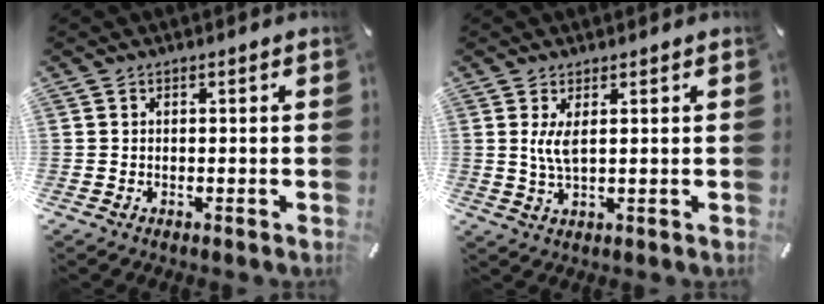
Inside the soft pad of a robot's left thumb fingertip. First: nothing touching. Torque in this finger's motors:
{"motor_torque": [0.58, 0.50, 0.33, -0.45, 0.20]}